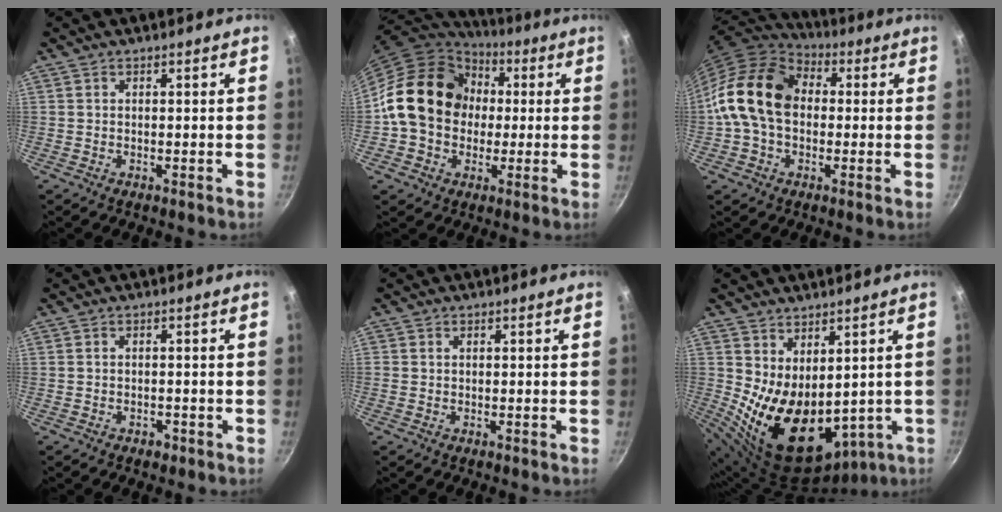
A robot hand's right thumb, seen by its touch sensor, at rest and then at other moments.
{"total": 18.5, "force": [1.3, 15.2, 10.5], "torque": [-0.152, 0.032, 0.011]}
{"total": 16.4, "force": [0.5, 12.0, 11.3], "torque": [-0.183, 0.034, -0.008]}
{"total": 1.5, "force": [-0.9, 1.0, 0.7], "torque": [-0.010, 0.008, -0.009]}
{"total": 0.5, "force": [0.1, 0.5, 0.1], "torque": [-0.002, 0.002, 0.001]}
{"total": 15.9, "force": [1.0, 9.9, 12.3], "torque": [-0.177, -0.035, 0.053]}